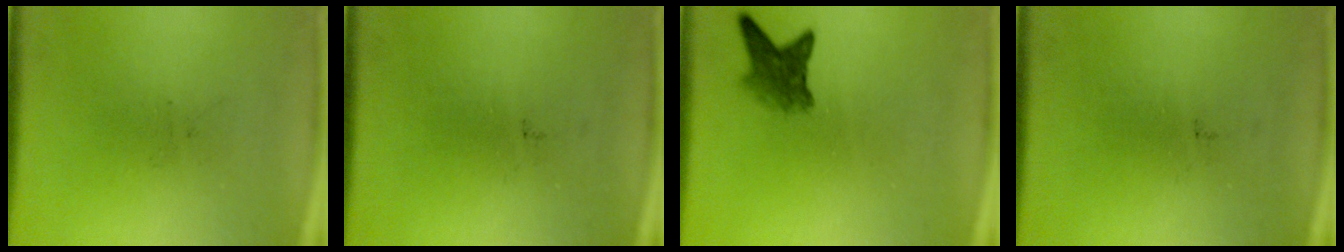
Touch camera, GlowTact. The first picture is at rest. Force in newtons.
{"total": 0.0}
{"total": 3.7}
{"total": 0.0}